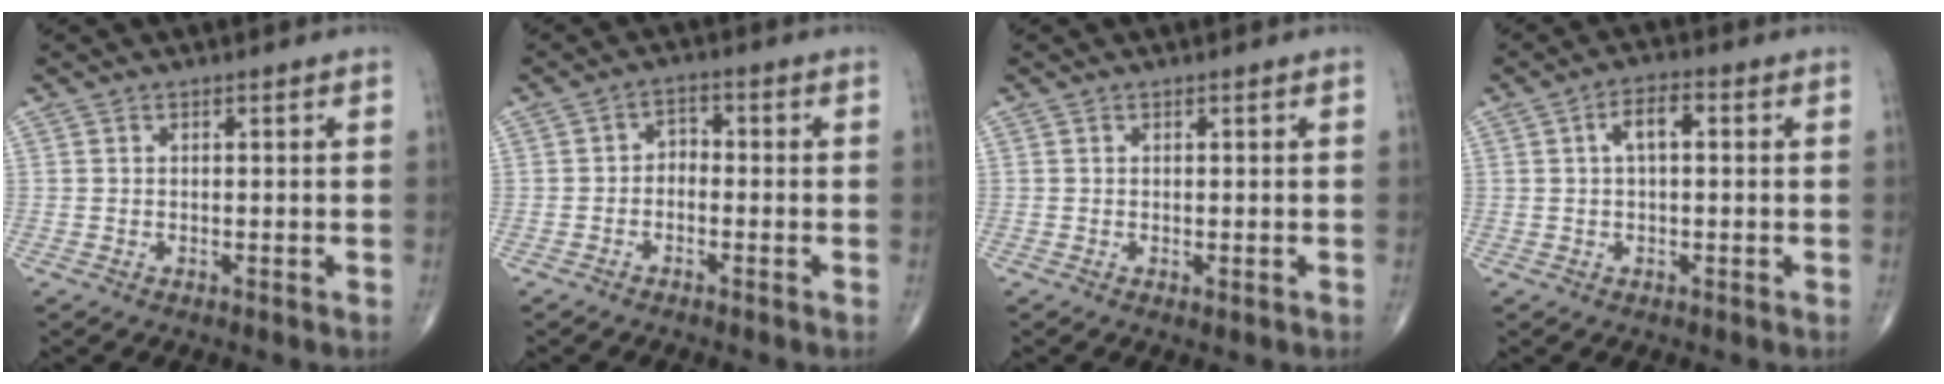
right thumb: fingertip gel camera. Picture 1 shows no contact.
{"total": 2.6, "force": [-1.0, 1.9, 1.5], "torque": [-0.011, 0.020, -0.029]}
{"total": 0.5, "force": [-0.1, 0.2, 0.5], "torque": [-0.011, -0.004, 0.000]}
{"total": 4.4, "force": [0.8, 2.0, 3.8], "torque": [-0.066, 0.013, 0.009]}